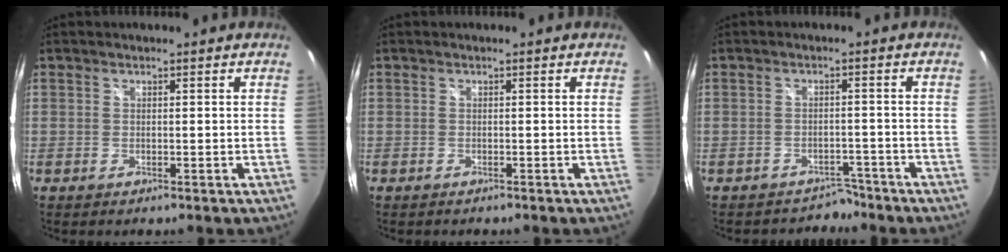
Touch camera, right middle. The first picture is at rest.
{"total": 0.6, "force": [-0.5, 0.3, 0.1], "torque": [-0.004, 0.001, -0.006]}
{"total": 3.9, "force": [-3.2, 2.1, -0.4], "torque": [0.011, 0.017, -0.046]}